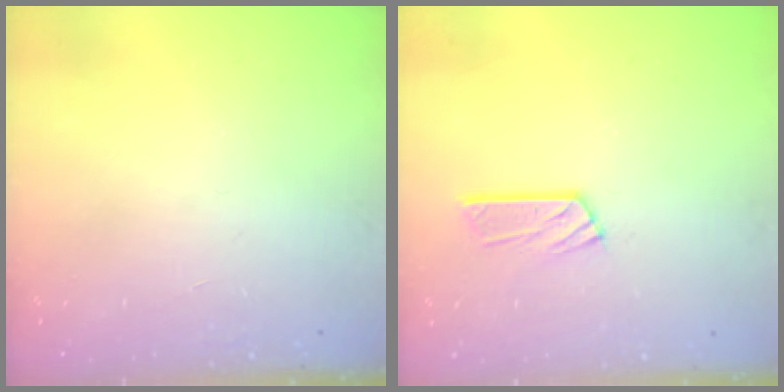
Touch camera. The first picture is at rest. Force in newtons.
{"total": 6.9, "press": 6.9, "slide": 0.6}